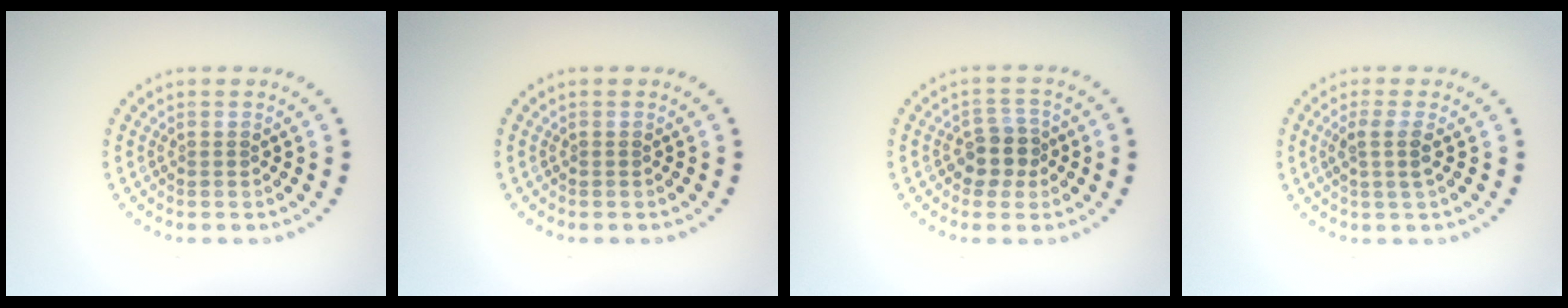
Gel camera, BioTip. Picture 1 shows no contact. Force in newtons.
{"total": 0.0}
{"total": 2.6, "press": 2.3, "slide": 1.3}
{"total": 1.8, "press": 1.4, "slide": 1.1}